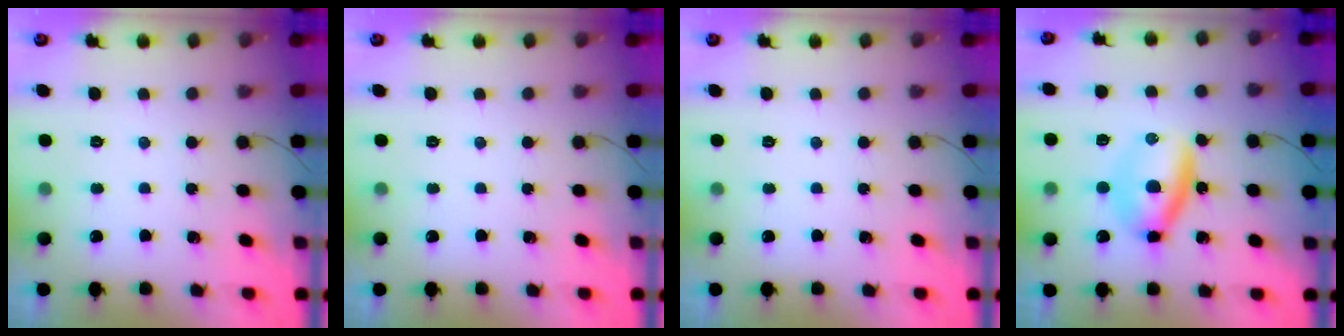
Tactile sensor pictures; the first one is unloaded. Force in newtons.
{"total": 0.0}
{"total": 0.0}
{"total": 6.6, "press": 6.5, "slide": 1.2}